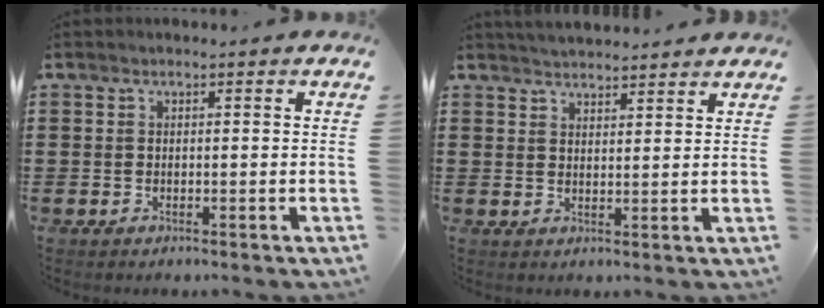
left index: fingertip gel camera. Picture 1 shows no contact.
{"total": 2.6, "force": [2.6, 0.1, -0.2], "torque": [-0.003, -0.005, 0.051]}